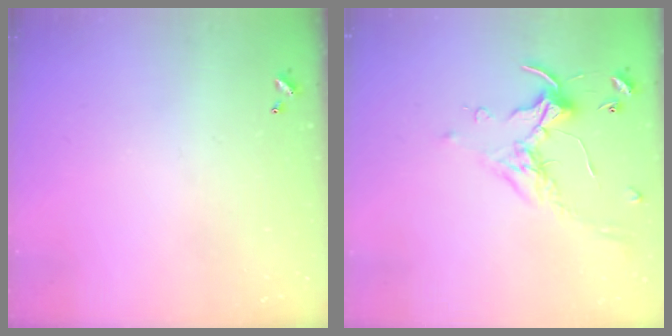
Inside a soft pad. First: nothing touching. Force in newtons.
{"total": 0.5, "press": 0.4, "slide": 0.4}